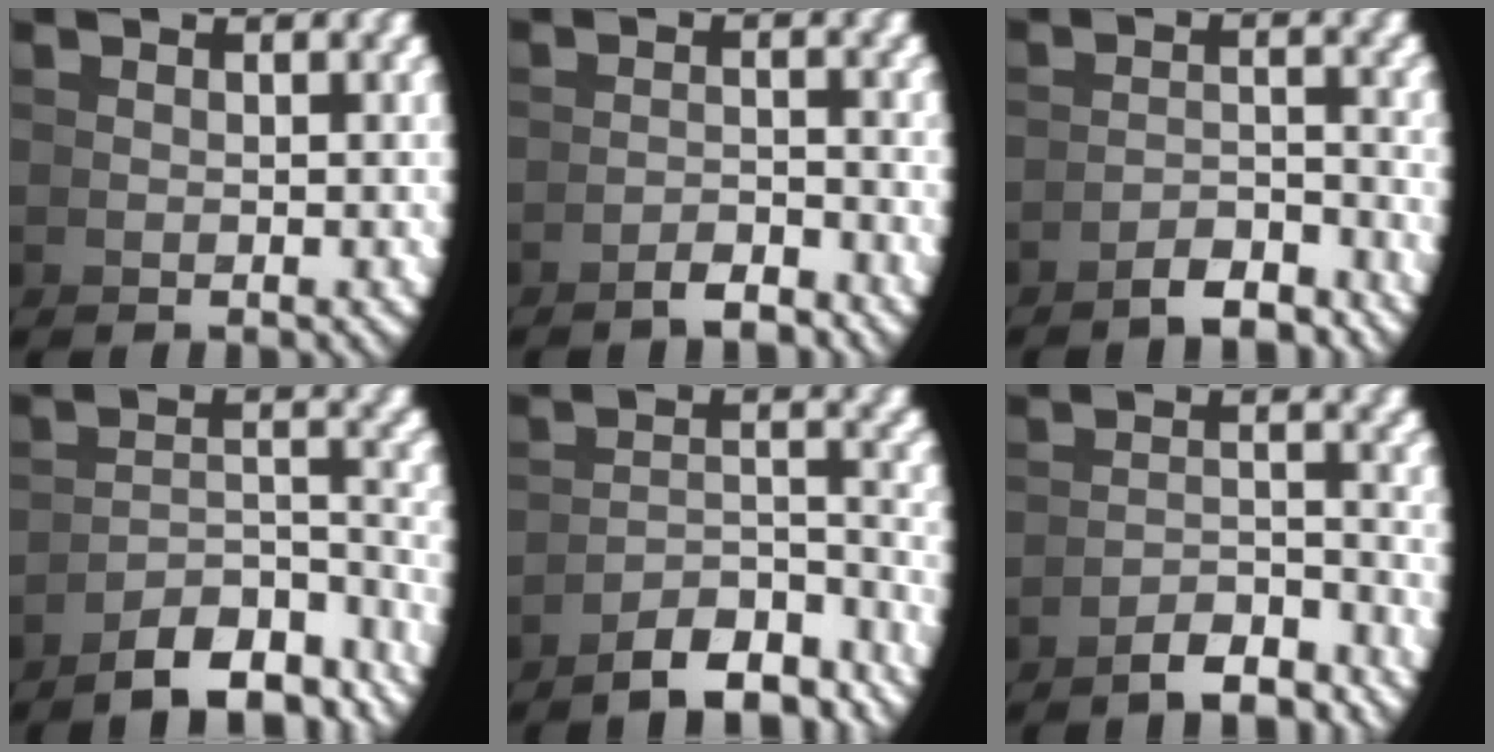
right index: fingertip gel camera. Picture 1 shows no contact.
{"total": 2.4, "force": [-2.3, -0.7, 0.6], "torque": [0.014, 0.010, -0.044]}
{"total": 3.6, "force": [-3.4, -0.2, 1.3], "torque": [0.001, 0.004, -0.061]}
{"total": 8.4, "force": [-7.0, 2.1, 4.2], "torque": [-0.053, -0.022, -0.096]}
{"total": 7.4, "force": [-6.4, 1.6, 3.5], "torque": [-0.040, -0.017, -0.092]}
{"total": 4.3, "force": [-3.9, 0.1, 1.8], "torque": [-0.005, 0.003, -0.067]}